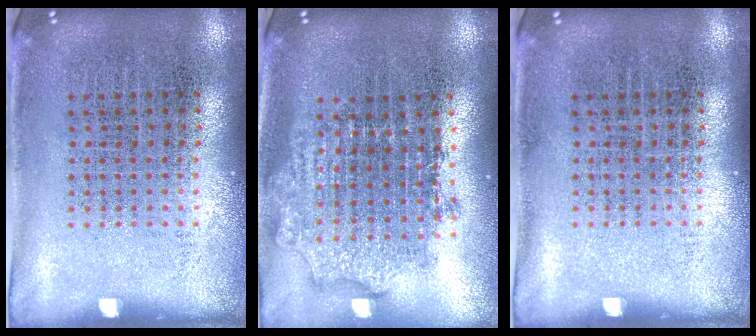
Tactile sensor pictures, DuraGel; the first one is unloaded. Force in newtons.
{"total": 1.9, "press": 1.5, "slide": 1.1}
{"total": 0.0}